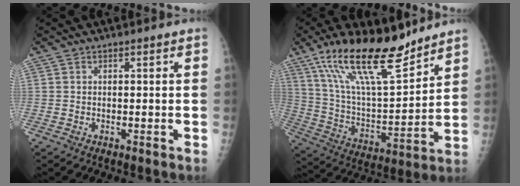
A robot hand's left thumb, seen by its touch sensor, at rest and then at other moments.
{"total": 21.6, "force": [15.4, 6.0, 13.9], "torque": [-0.222, -0.072, 0.281]}